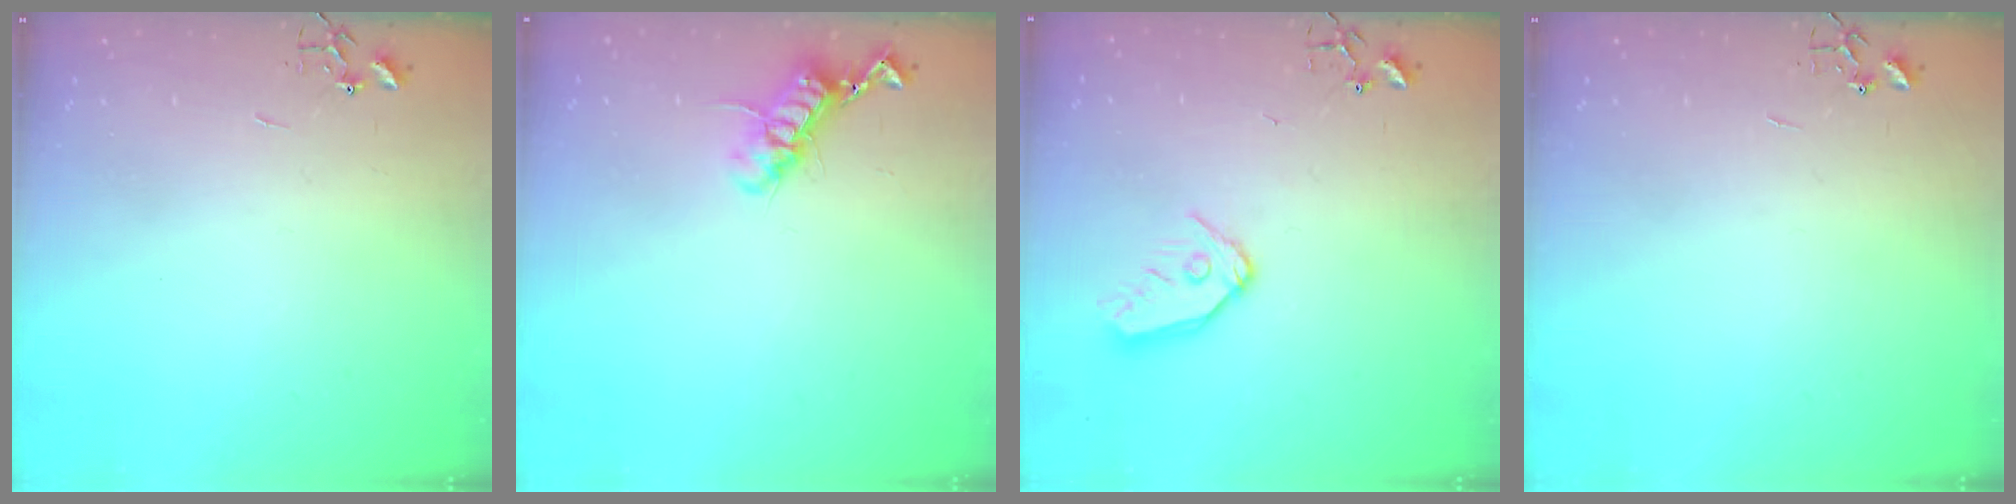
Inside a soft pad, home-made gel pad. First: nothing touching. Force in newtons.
{"total": 12.3, "press": 12.3, "slide": 0.6}
{"total": 10.7, "press": 10.6, "slide": 1.1}
{"total": 0.0}